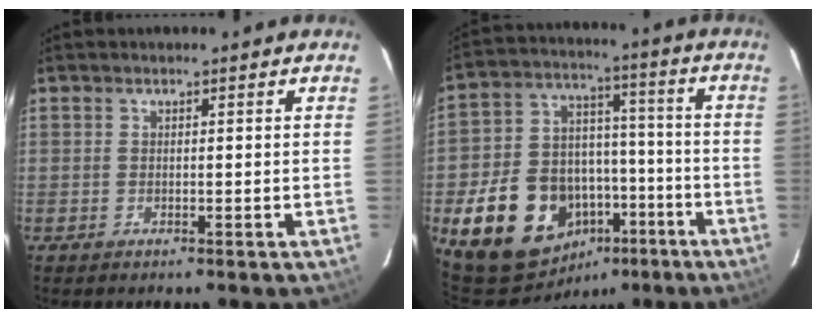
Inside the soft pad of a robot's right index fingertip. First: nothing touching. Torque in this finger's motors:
{"motor_torque": [1.64, -0.50, 0.77, 0.13]}